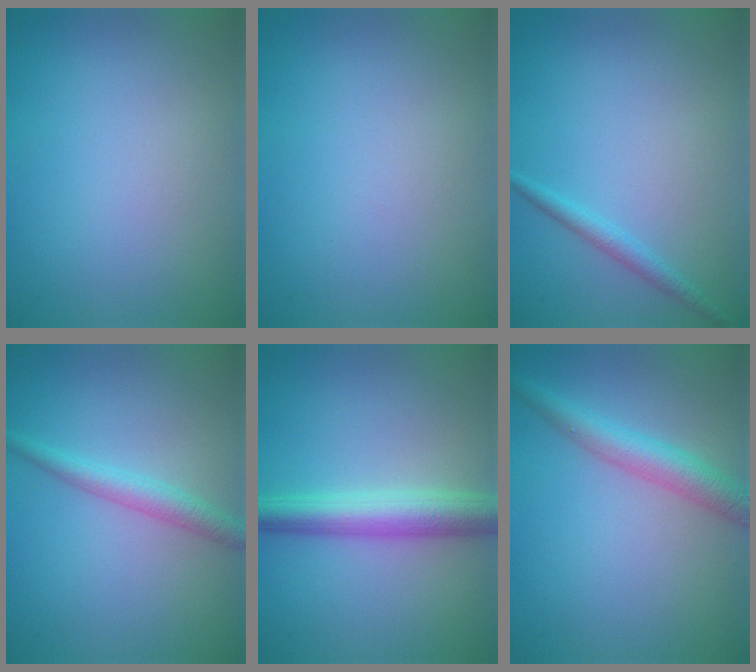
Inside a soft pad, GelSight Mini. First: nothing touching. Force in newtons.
{"total": 0.0}
{"total": 1.4, "press": 1.4, "slide": 0.1}
{"total": 2.3, "press": 2.3, "slide": 0.0}
{"total": 4.8, "press": 4.8, "slide": 0.2}
{"total": 3.6, "press": 3.6, "slide": 0.1}